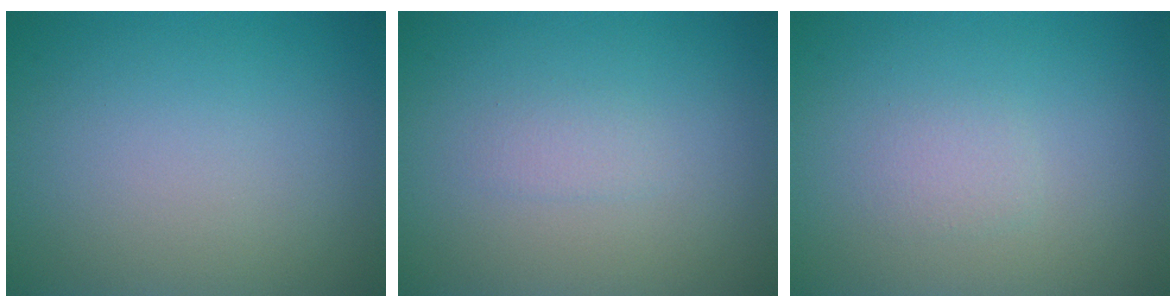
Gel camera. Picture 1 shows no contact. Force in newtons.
{"total": 0.9, "press": 0.9, "slide": 0.0}
{"total": 1.0, "press": 1.0, "slide": 0.0}